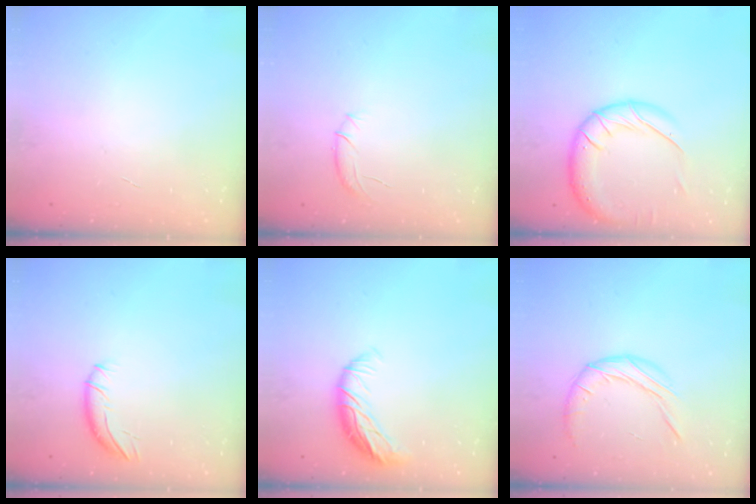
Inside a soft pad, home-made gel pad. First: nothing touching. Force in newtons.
{"total": 5.6, "press": 5.4, "slide": 1.5}
{"total": 15.9, "press": 15.5, "slide": 3.1}
{"total": 7.4, "press": 7.2, "slide": 1.4}
{"total": 10.2, "press": 10.1, "slide": 1.6}
{"total": 11.2, "press": 11.1, "slide": 0.7}